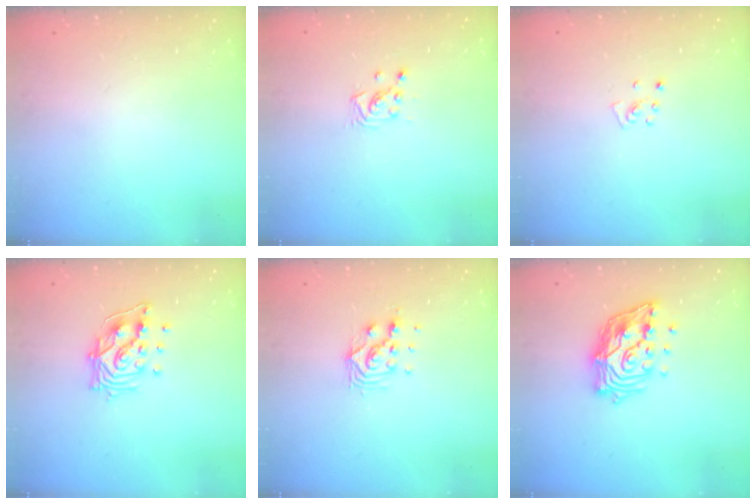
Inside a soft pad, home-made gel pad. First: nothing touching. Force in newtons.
{"total": 3.0, "press": 2.9, "slide": 0.5}
{"total": 3.8, "press": 3.8, "slide": 0.4}
{"total": 12.0, "press": 12.0, "slide": 1.1}
{"total": 8.6, "press": 8.6, "slide": 0.7}
{"total": 14.3, "press": 14.1, "slide": 2.0}